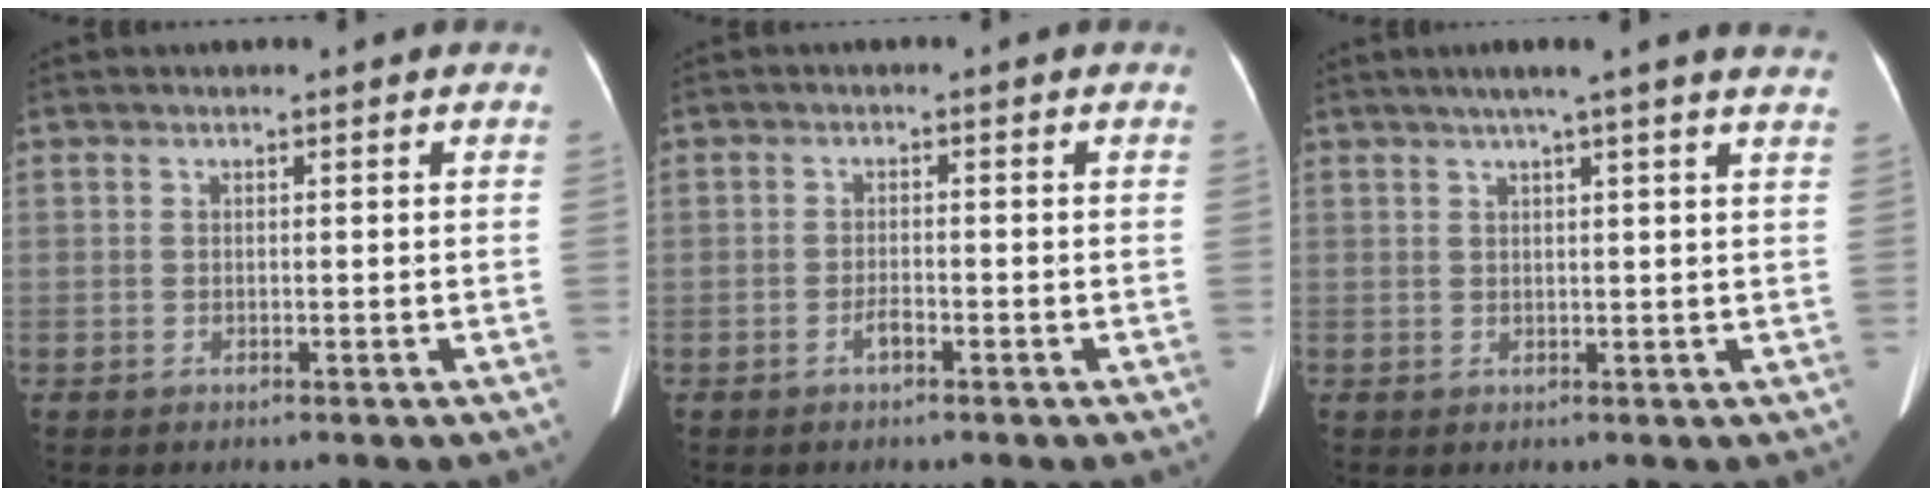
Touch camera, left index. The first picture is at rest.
{"total": 1.5, "force": [-1.0, 0.4, 1.1], "torque": [-0.021, 0.001, -0.016]}
{"total": 11.2, "force": [9.1, -0.4, 6.5], "torque": [-0.093, 0.028, 0.098]}